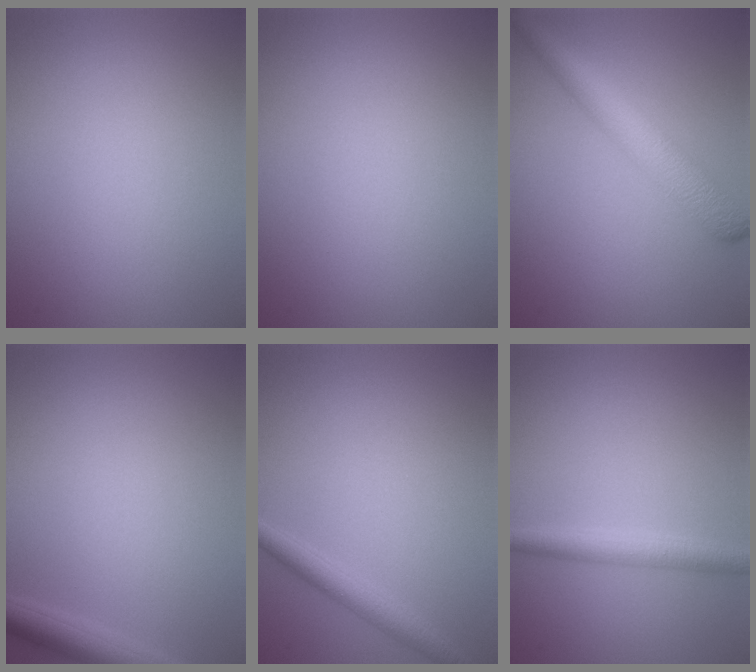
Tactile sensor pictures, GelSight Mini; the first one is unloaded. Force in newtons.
{"total": 0.0}
{"total": 4.4, "press": 4.4, "slide": 0.2}
{"total": 3.0, "press": 2.9, "slide": 0.2}
{"total": 2.3, "press": 2.3, "slide": 0.1}
{"total": 2.5, "press": 2.5, "slide": 0.0}